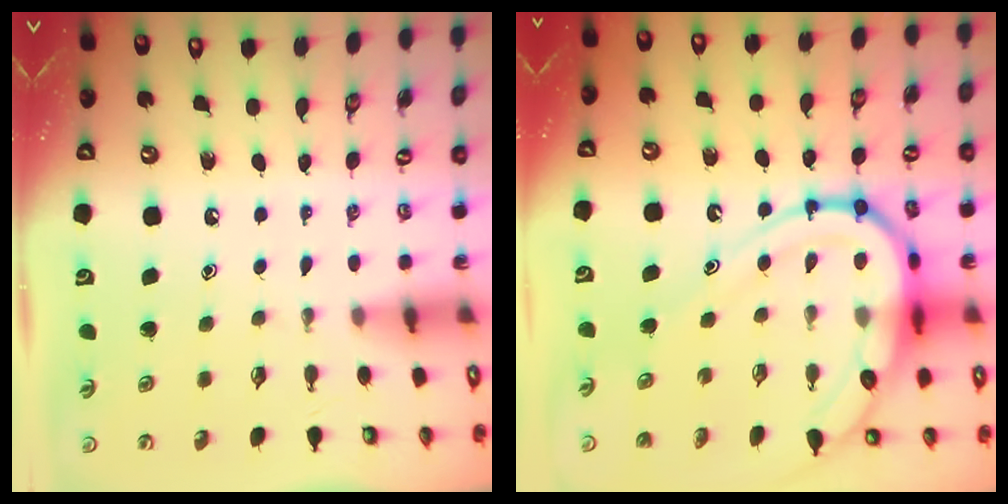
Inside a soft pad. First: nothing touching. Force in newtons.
{"total": 19.1, "press": 19.0, "slide": 1.9}